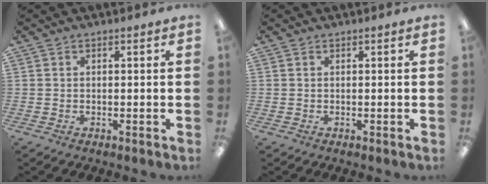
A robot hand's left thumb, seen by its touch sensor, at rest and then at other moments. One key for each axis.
{"total": 0.0}